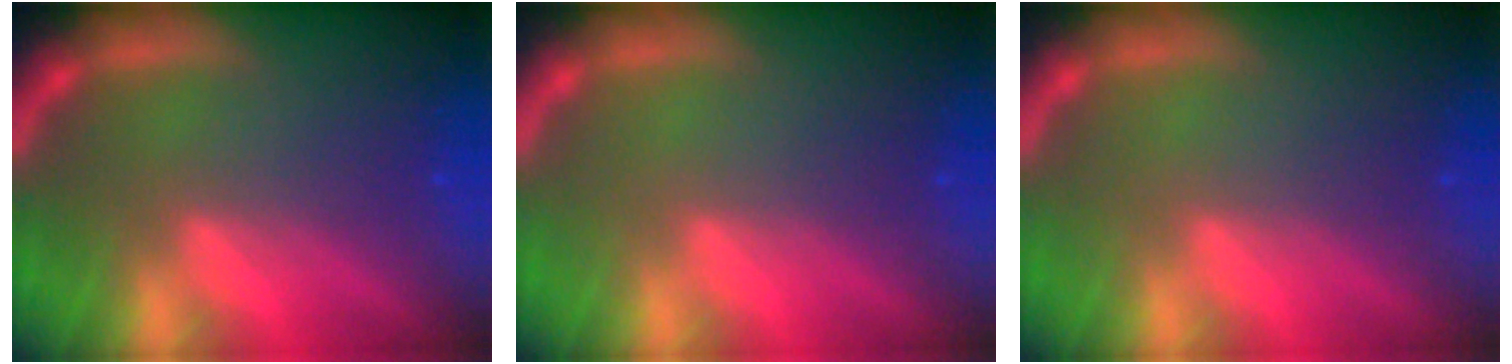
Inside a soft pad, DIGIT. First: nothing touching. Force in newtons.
{"total": 0.0}
{"total": 0.0}